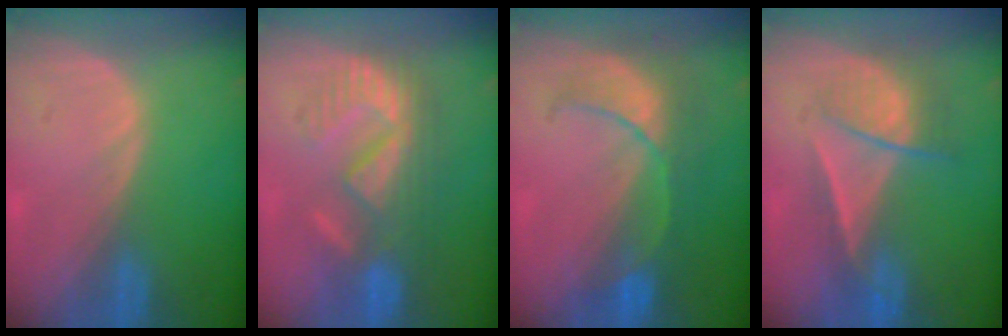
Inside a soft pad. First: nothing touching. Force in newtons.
{"total": 8.7, "press": 8.5, "slide": 1.6}
{"total": 8.0, "press": 7.5, "slide": 2.7}
{"total": 7.1, "press": 6.1, "slide": 3.7}